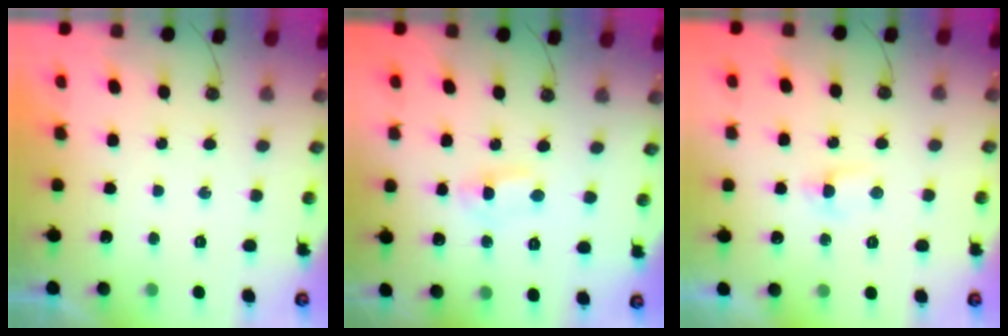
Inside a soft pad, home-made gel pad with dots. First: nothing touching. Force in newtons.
{"total": 1.3, "press": 1.1, "slide": 0.7}
{"total": 2.2, "press": 2.2, "slide": 0.3}